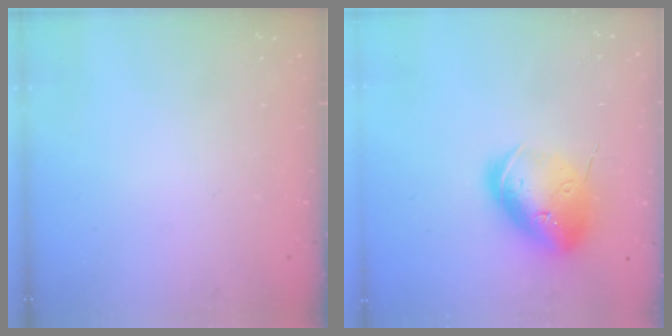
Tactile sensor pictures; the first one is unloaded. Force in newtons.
{"total": 20.1, "press": 19.9, "slide": 2.9}